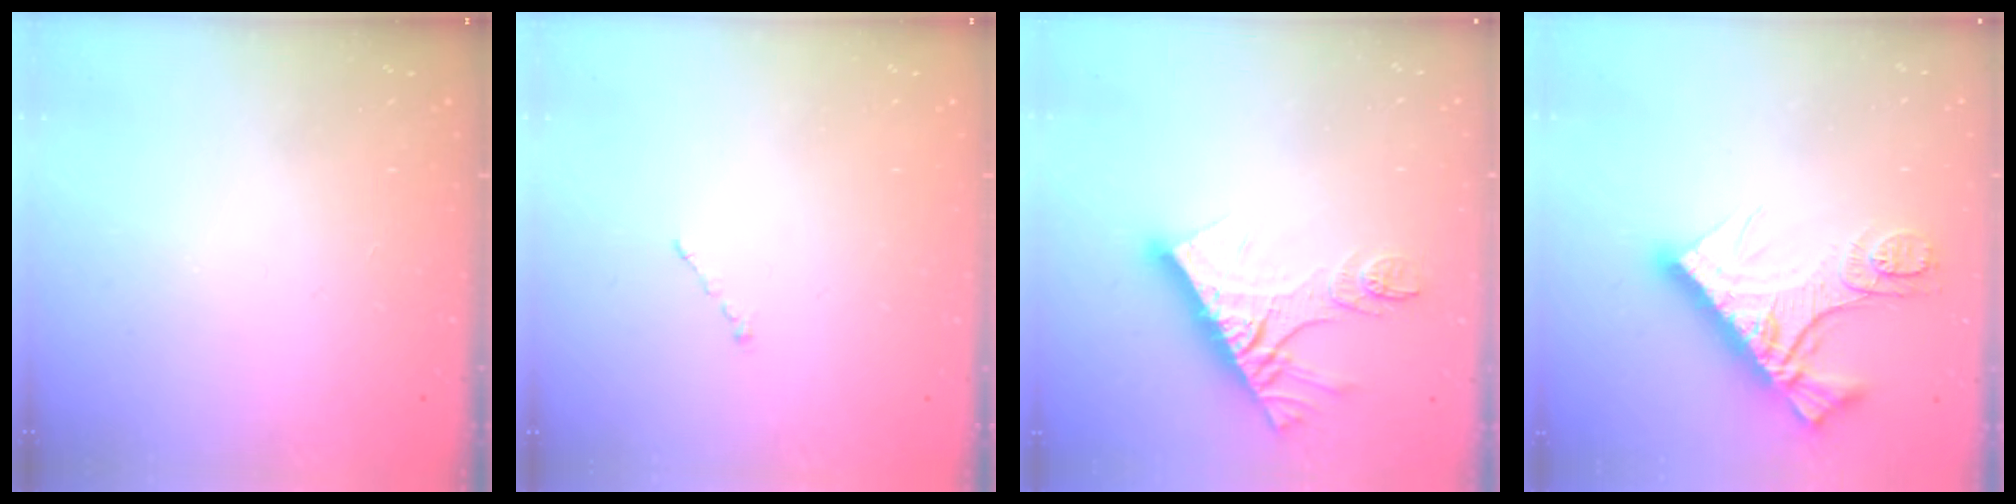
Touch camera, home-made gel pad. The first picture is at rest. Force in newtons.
{"total": 1.0, "press": 0.9, "slide": 0.3}
{"total": 13.6, "press": 13.6, "slide": 1.1}
{"total": 16.2, "press": 16.1, "slide": 1.6}